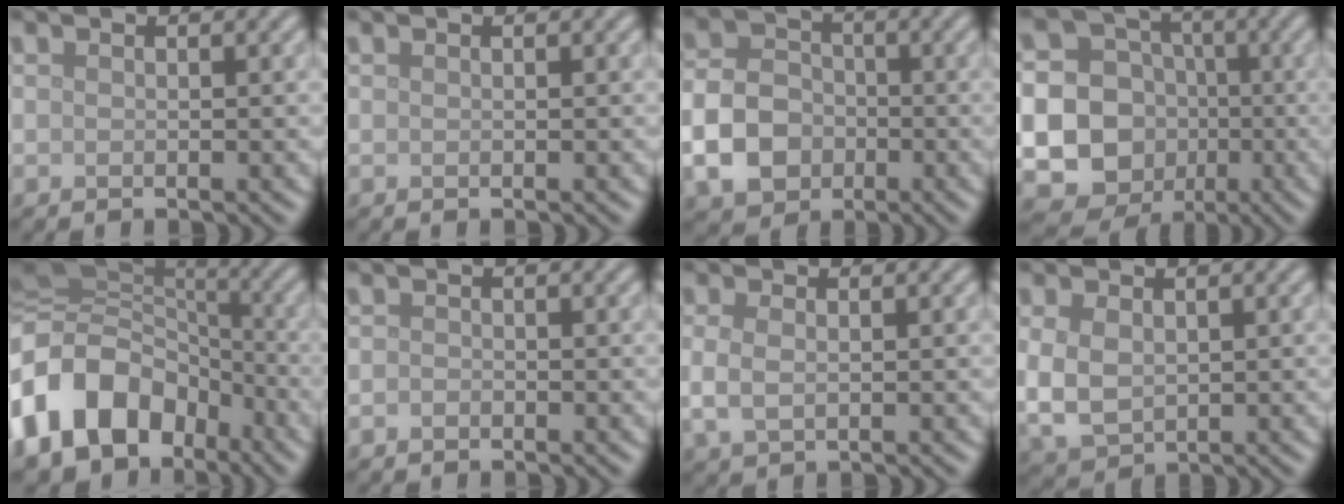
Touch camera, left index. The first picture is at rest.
{"total": 0.0}
{"total": 6.0, "force": [-1.9, 4.7, 3.1], "torque": [-0.065, -0.002, -0.045]}
{"total": 22.4, "force": [-4.1, 21.5, 5.1], "torque": [-0.144, -0.030, -0.103]}
{"total": 15.5, "force": [-6.5, 11.6, 8.0], "torque": [-0.191, -0.009, -0.118]}
{"total": 0.7, "force": [-0.4, 0.5, 0.2], "torque": [-0.004, -0.003, -0.009]}
{"total": 2.3, "force": [-0.1, 1.5, 1.8], "torque": [-0.044, -0.003, -0.001]}
{"total": 4.1, "force": [0.2, 3.0, 2.7], "torque": [-0.069, -0.004, 0.010]}